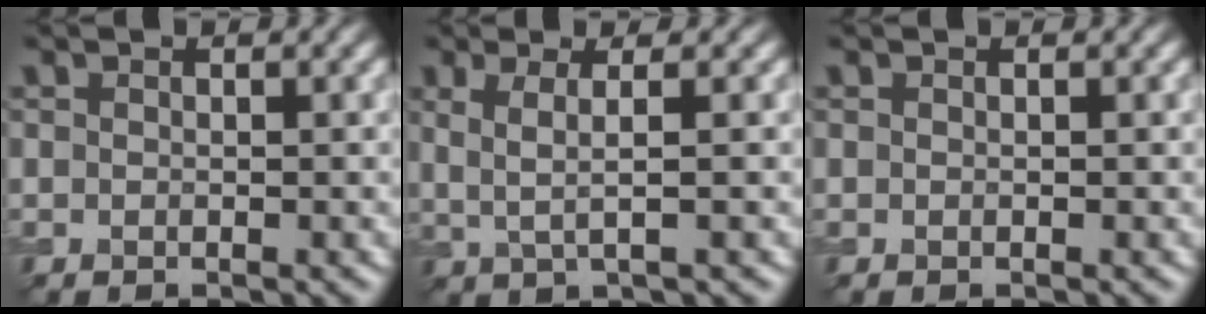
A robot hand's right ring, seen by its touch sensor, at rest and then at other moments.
{"total": 2.2, "force": [0.5, 0.5, 2.1], "torque": [-0.042, 0.003, 0.010]}
{"total": 0.0}